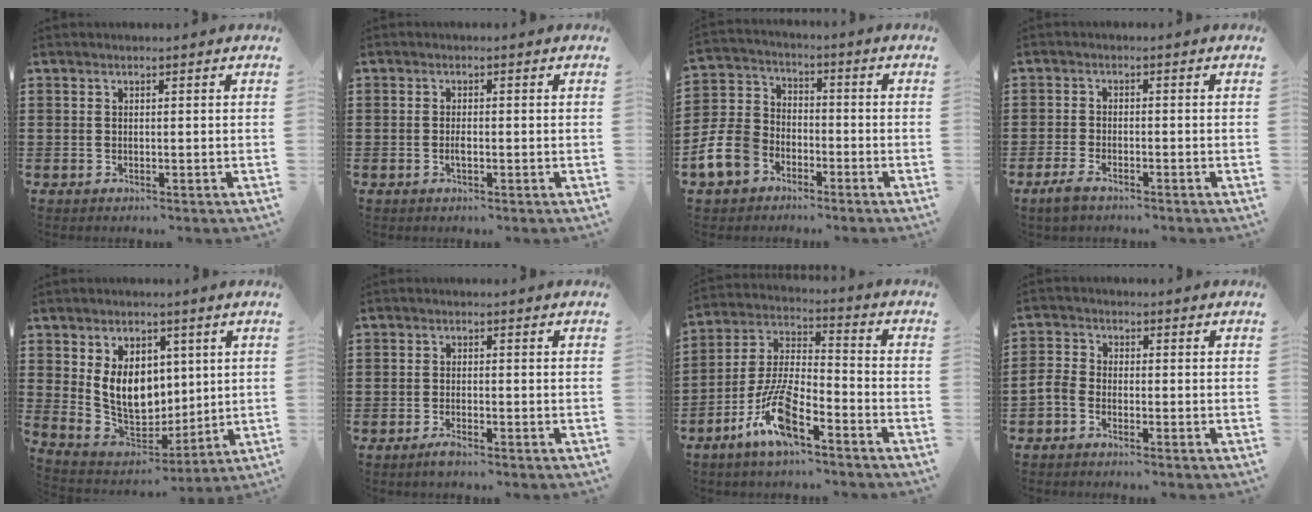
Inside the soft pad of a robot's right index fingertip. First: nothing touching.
{"total": 1.3, "force": [-0.3, 0.4, 1.2], "torque": [-0.024, 0.000, -0.005]}
{"total": 8.8, "force": [-4.9, 6.4, 3.4], "torque": [-0.116, 0.021, -0.105]}
{"total": 2.1, "force": [-1.8, 0.7, 0.9], "torque": [-0.025, 0.005, -0.038]}
{"total": 9.6, "force": [2.1, 7.3, 5.9], "torque": [-0.122, 0.003, 0.040]}
{"total": 1.7, "force": [-1.3, 0.0, 1.0], "torque": [-0.027, -0.008, -0.024]}
{"total": 10.3, "force": [-6.5, 2.6, 7.5], "torque": [-0.174, -0.006, -0.127]}
{"total": 2.3, "force": [-2.0, 0.7, 0.8], "torque": [-0.031, -0.001, -0.045]}